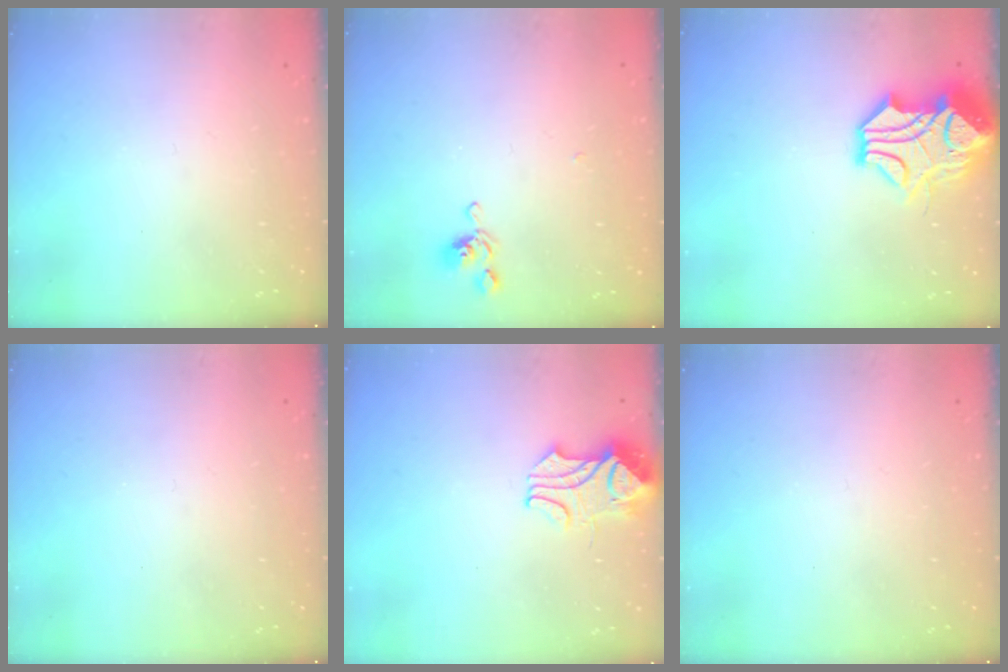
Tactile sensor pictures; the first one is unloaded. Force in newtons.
{"total": 4.9, "press": 4.8, "slide": 0.3}
{"total": 11.1, "press": 10.9, "slide": 2.3}
{"total": 0.0}
{"total": 2.3, "press": 2.1, "slide": 0.8}
{"total": 0.0}